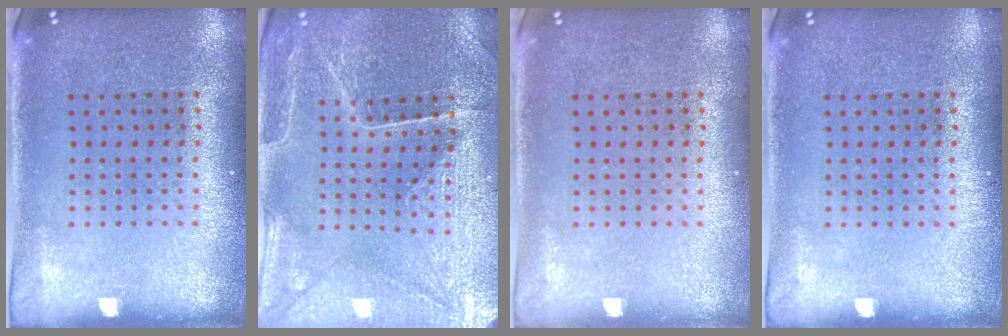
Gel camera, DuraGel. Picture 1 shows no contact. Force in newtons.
{"total": 2.7, "press": 2.7, "slide": 0.2}
{"total": 0.0}
{"total": 0.0}